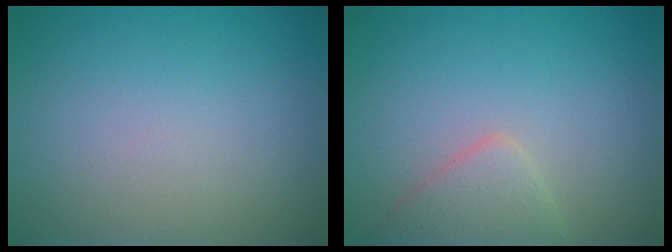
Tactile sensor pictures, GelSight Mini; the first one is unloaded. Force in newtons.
{"total": 2.3, "press": 2.3, "slide": 0.0}